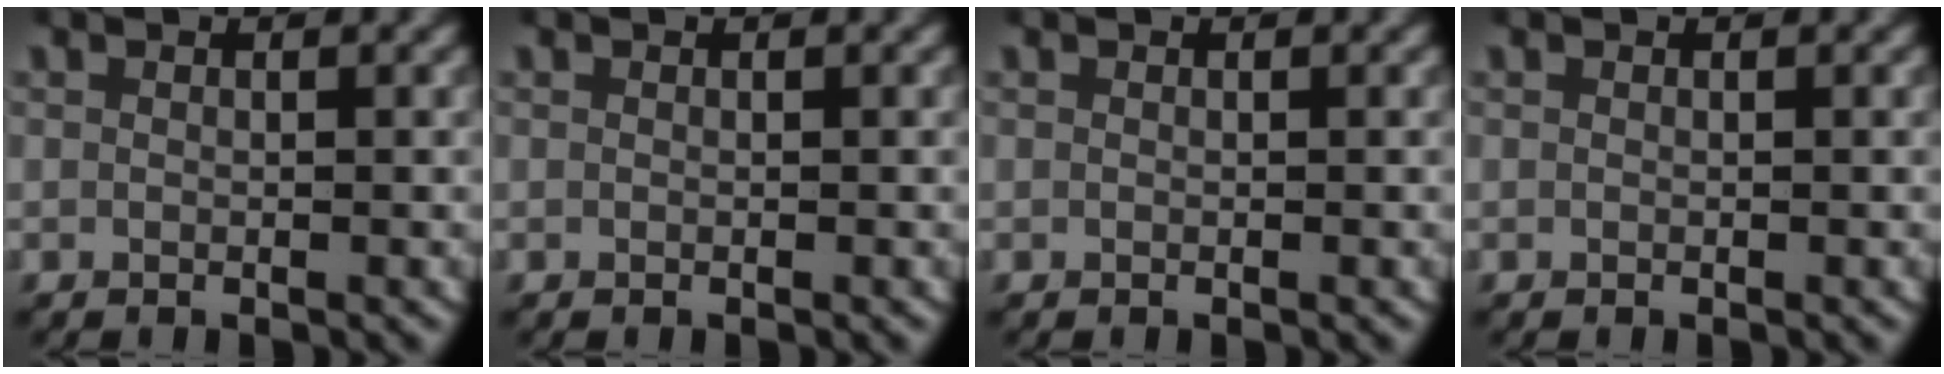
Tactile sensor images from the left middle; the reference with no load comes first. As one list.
[{"total": 0.0}, {"total": 0.0}, {"total": 0.0}]